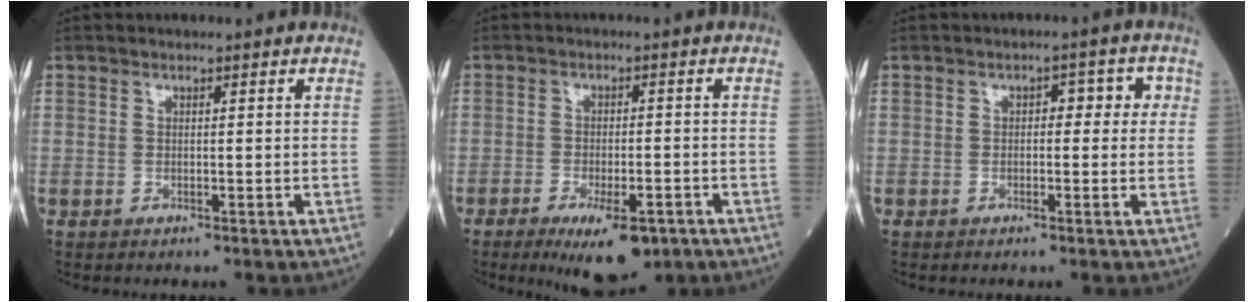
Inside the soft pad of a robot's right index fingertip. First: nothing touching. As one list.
[{"total": 8.4, "force": [-4.9, 2.8, 6.2], "torque": [-0.092, -0.010, -0.066]}, {"total": 3.7, "force": [0.6, 2.1, 3.0], "torque": [-0.030, 0.024, 0.004]}]